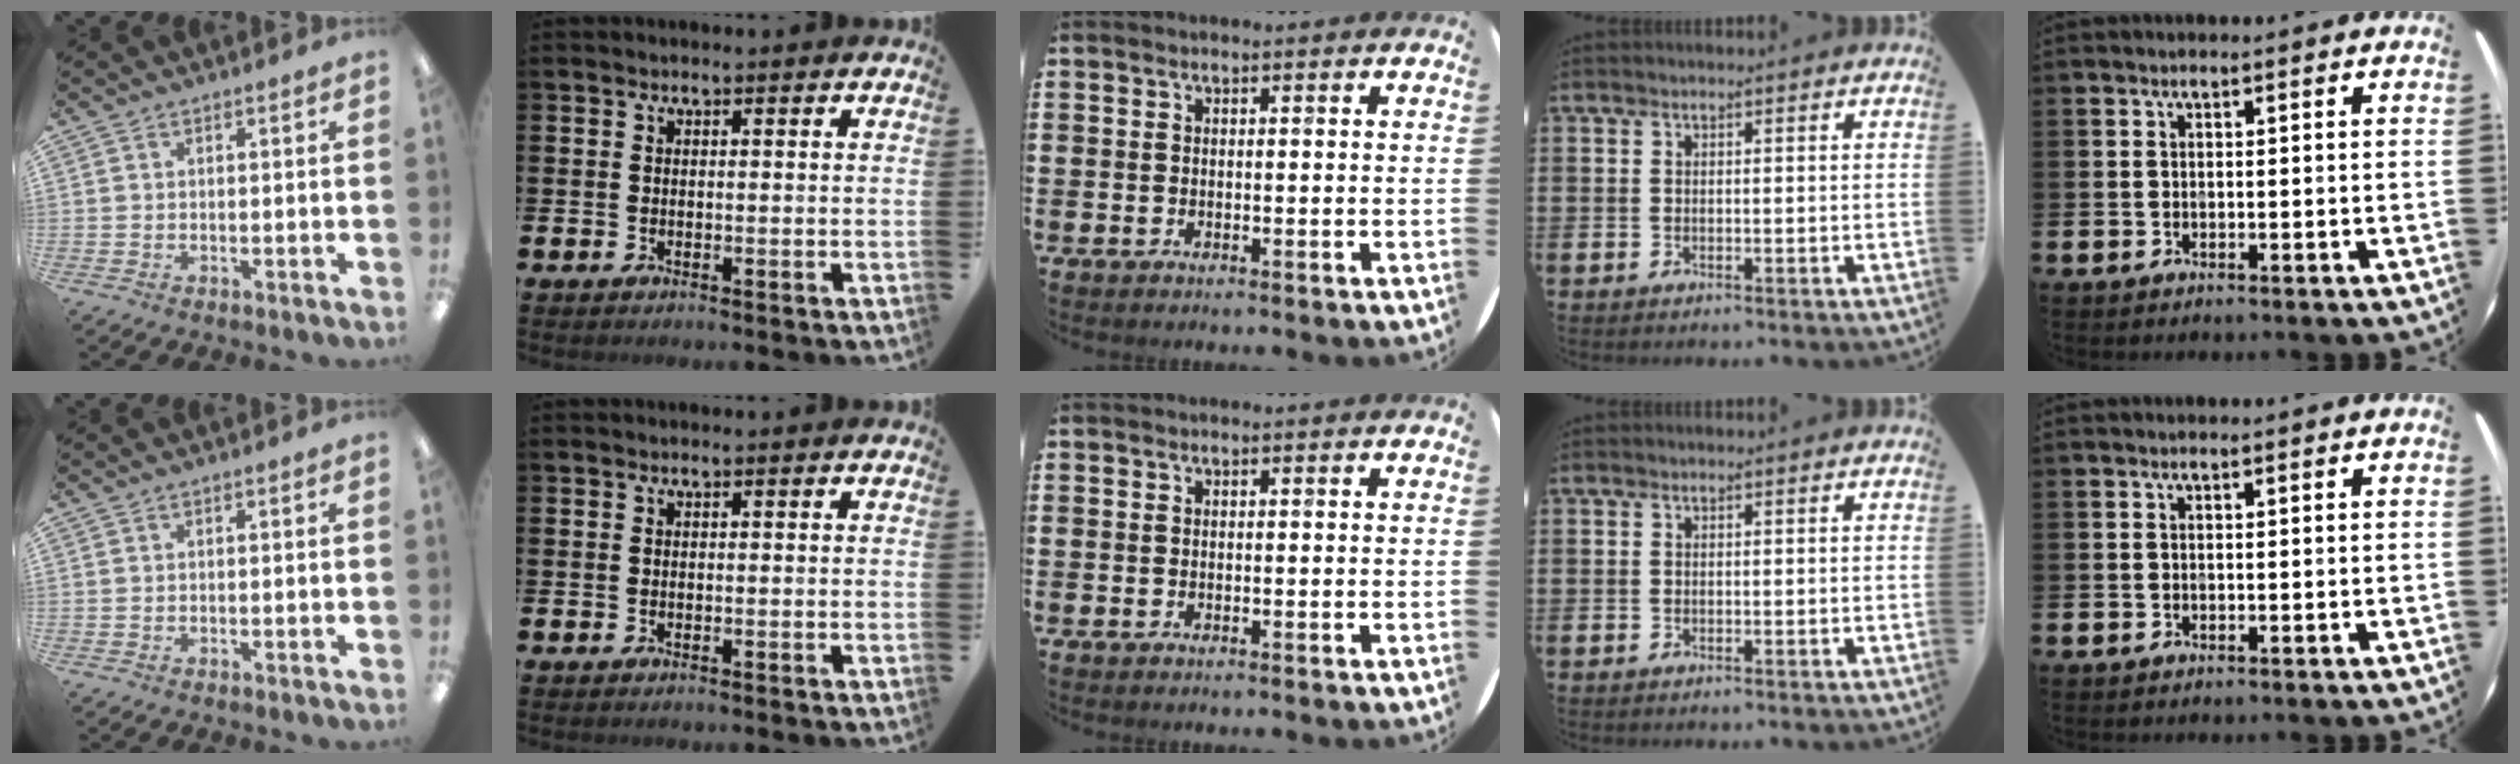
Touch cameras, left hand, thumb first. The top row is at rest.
{}